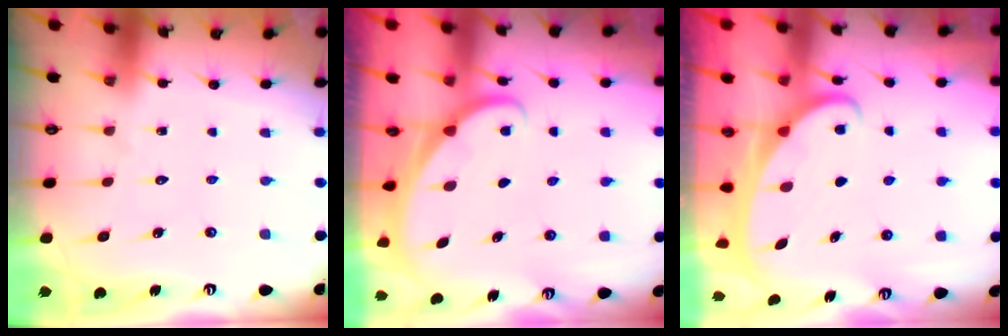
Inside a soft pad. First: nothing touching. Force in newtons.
{"total": 1.6, "press": 1.6, "slide": 0.1}
{"total": 2.3, "press": 2.3, "slide": 0.3}